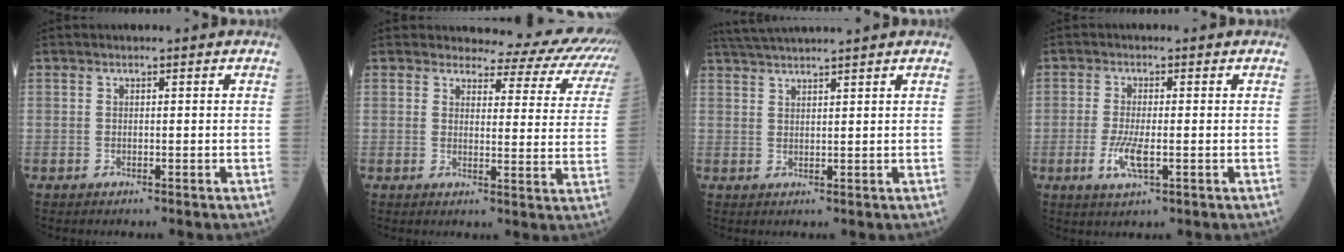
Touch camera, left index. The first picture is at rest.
{"total": 12.4, "force": [11.8, 3.2, 2.2], "torque": [0.001, -0.051, 0.098]}
{"total": 7.2, "force": [6.5, -1.2, 2.9], "torque": [-0.049, 0.031, 0.106]}
{"total": 4.2, "force": [-1.3, 1.0, 3.8], "torque": [-0.087, -0.009, -0.025]}